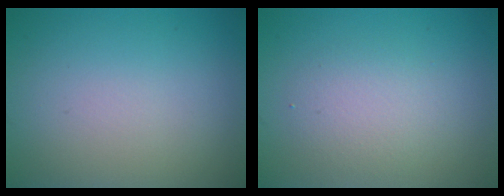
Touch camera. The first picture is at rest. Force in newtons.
{"total": 2.8, "press": 2.8, "slide": 0.3}